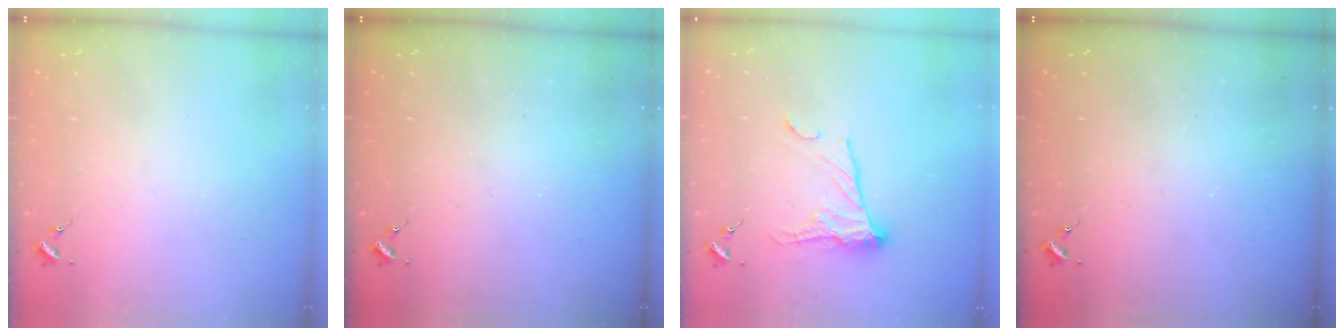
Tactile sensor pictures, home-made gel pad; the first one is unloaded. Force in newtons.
{"total": 0.0}
{"total": 13.1, "press": 13.1, "slide": 0.9}
{"total": 0.0}